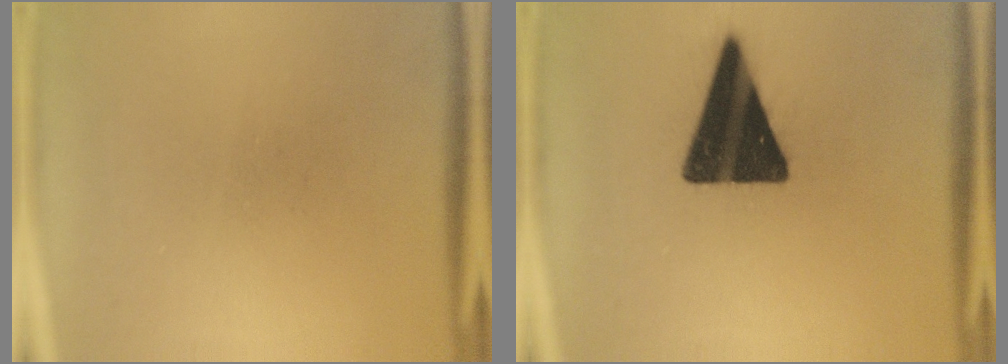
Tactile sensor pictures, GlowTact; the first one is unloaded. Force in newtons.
{"total": 17.9}